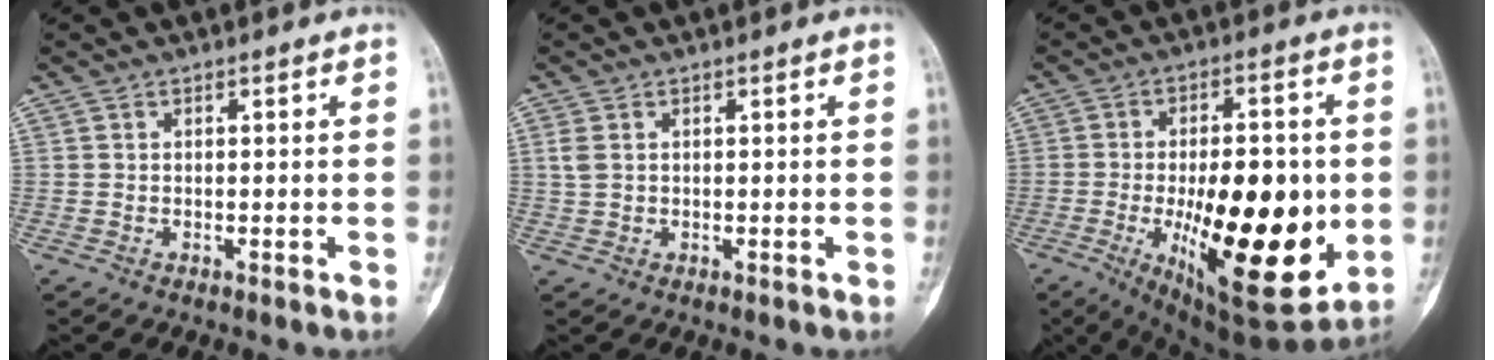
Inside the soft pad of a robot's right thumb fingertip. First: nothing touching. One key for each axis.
{"total": 2.3, "fx": 0.6, "fy": 1.6, "fz": 1.6, "tx": -0.044, "ty": 0.004, "tz": 0.017}
{"total": 25.4, "fx": -4.0, "fy": 10.4, "fz": 22.8, "tx": -0.322, "ty": -0.020, "tz": -0.036}